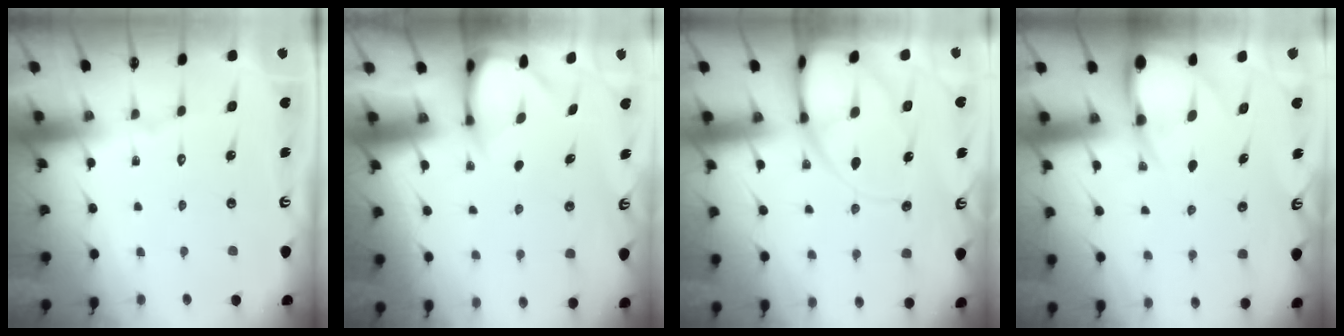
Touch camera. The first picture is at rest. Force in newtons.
{"total": 3.3, "press": 3.3, "slide": 0.3}
{"total": 12.9, "press": 12.9, "slide": 1.2}
{"total": 7.8, "press": 7.8, "slide": 0.7}